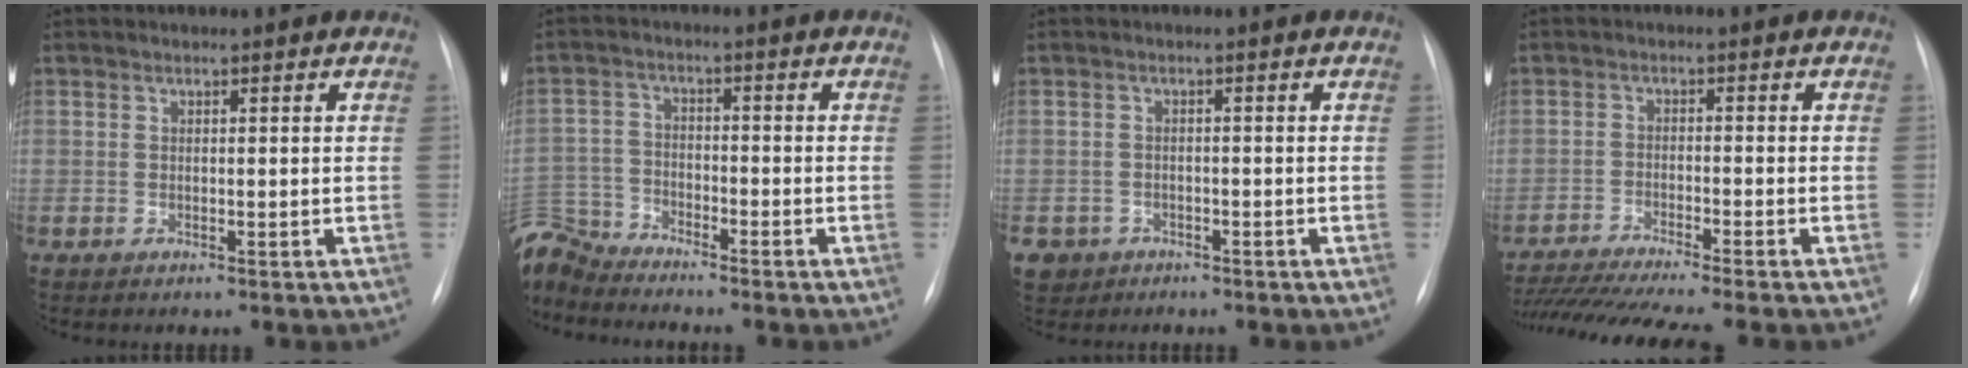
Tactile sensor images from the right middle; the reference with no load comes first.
{"total": 8.4, "force": [-8.3, 1.2, 0.6], "torque": [-0.025, 0.002, -0.167]}
{"total": 4.1, "force": [-2.4, 3.3, 0.1], "torque": [-0.002, 0.007, -0.037]}
{"total": 14.3, "force": [-12.5, -1.0, 6.8], "torque": [-0.107, -0.029, -0.200]}